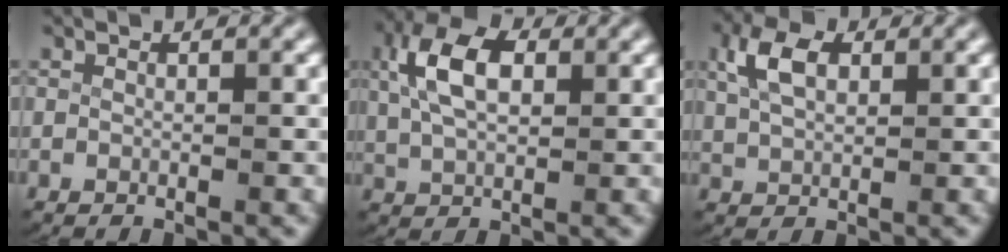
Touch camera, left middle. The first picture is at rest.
{"total": 5.4, "force": [1.6, 2.9, 4.2], "torque": [-0.096, -0.001, 0.034]}
{"total": 3.7, "force": [1.6, 2.0, 2.6], "torque": [-0.064, -0.004, 0.036]}